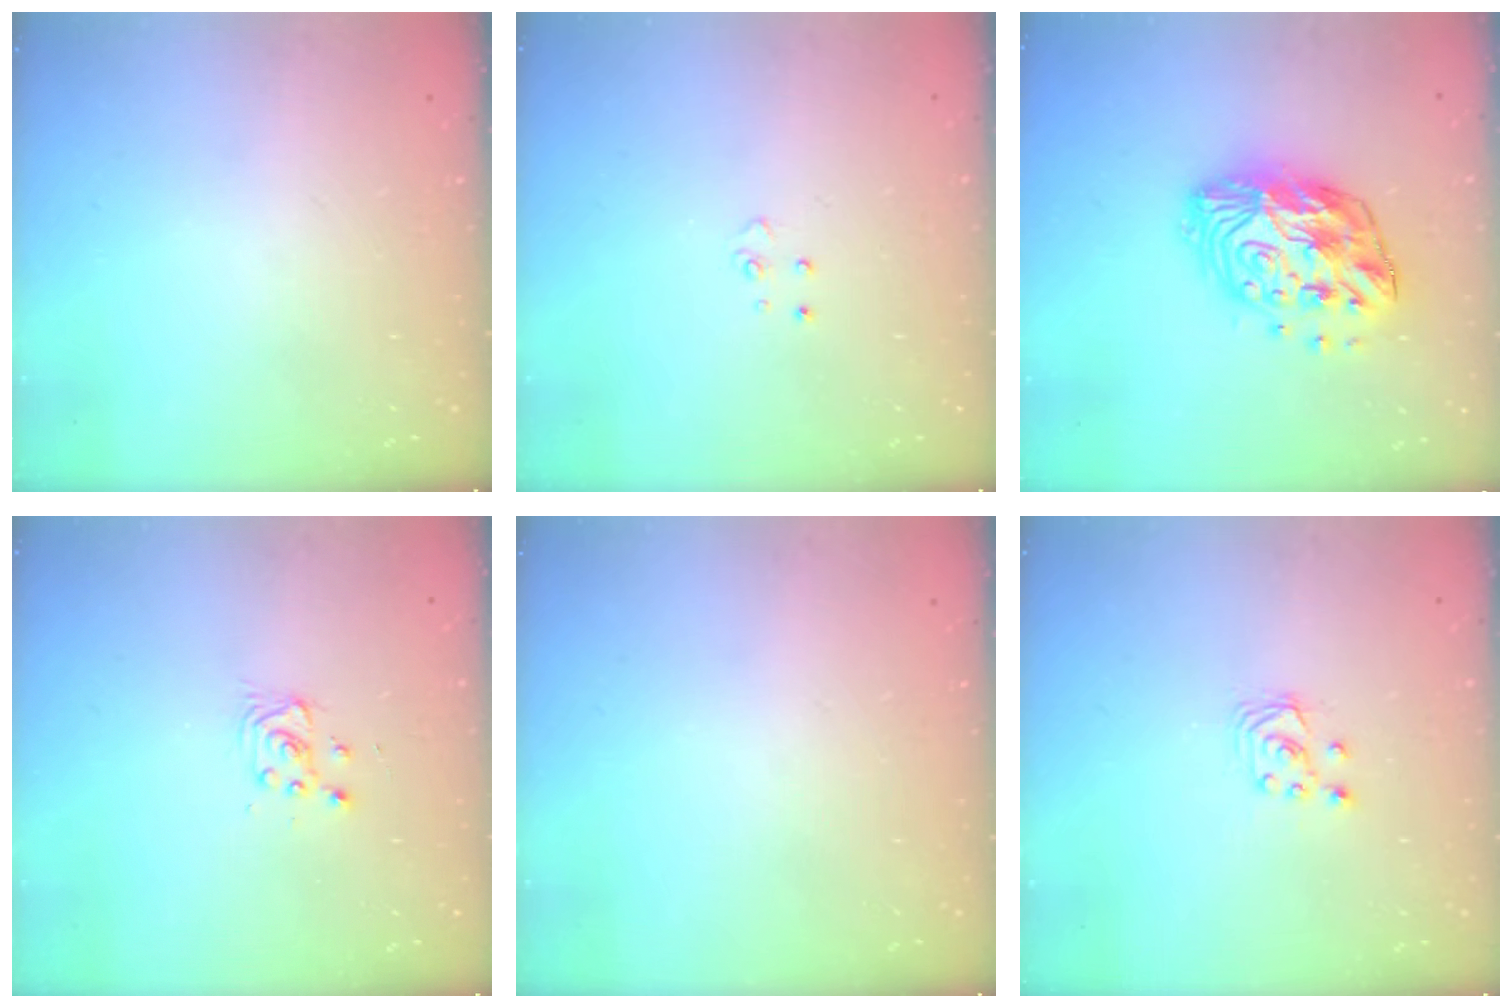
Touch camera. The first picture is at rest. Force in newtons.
{"total": 4.0, "press": 3.9, "slide": 0.4}
{"total": 15.1, "press": 15.1, "slide": 0.7}
{"total": 2.8, "press": 2.8, "slide": 0.4}
{"total": 0.0}
{"total": 3.0, "press": 3.0, "slide": 0.3}